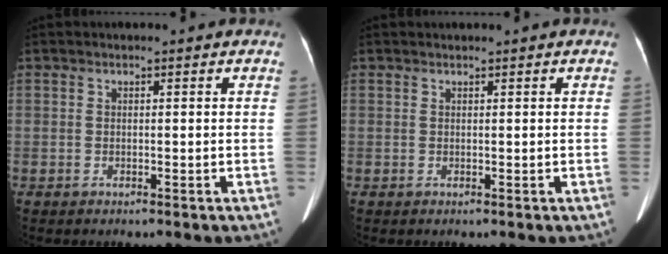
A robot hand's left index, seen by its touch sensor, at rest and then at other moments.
{"total": 0.9, "force": [0.8, -0.1, 0.3], "torque": [-0.004, 0.014, 0.018]}